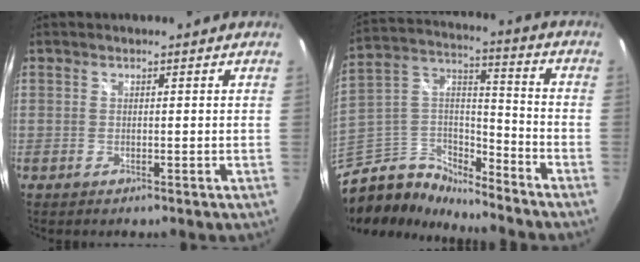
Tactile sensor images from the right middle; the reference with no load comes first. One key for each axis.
{"total": 12.9, "fx": -10.5, "fy": 6.1, "fz": 4.2, "tx": -0.109, "ty": 0.030, "tz": -0.204}